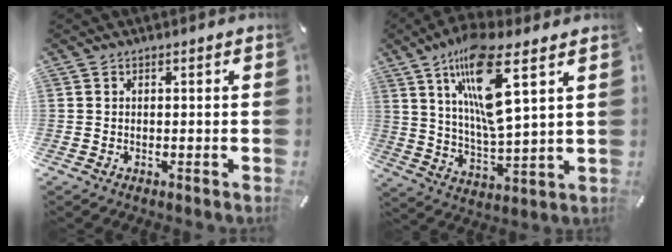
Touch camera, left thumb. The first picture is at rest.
{"total": 16.3, "force": [8.7, 4.0, 13.2], "torque": [-0.266, -0.034, 0.138]}